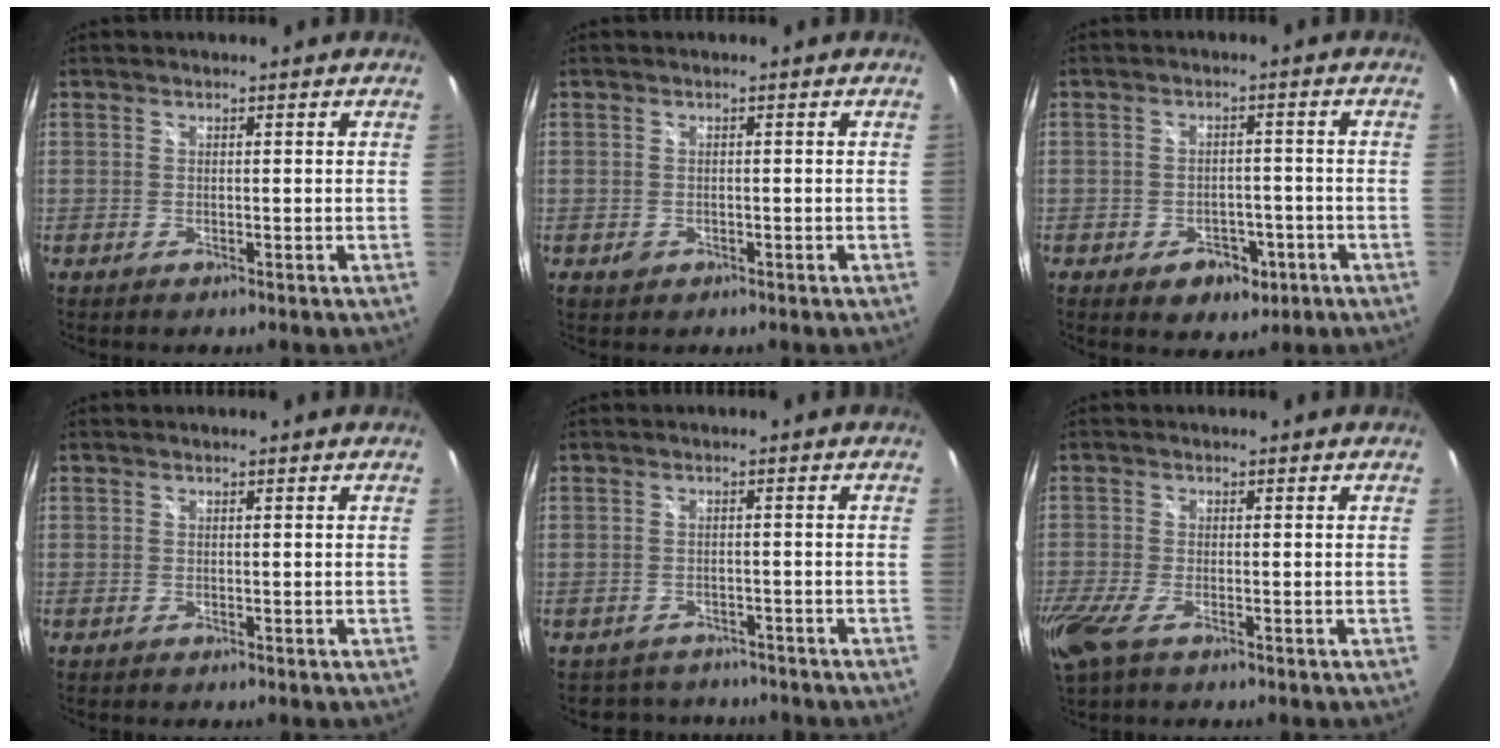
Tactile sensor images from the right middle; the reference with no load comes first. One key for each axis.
{"total": 1.5, "fx": -0.7, "fy": 1.3, "fz": 0.5, "tx": -0.010, "ty": -0.002, "tz": -0.009}
{"total": 6.6, "fx": -3.3, "fy": 4.7, "fz": 3.3, "tx": -0.064, "ty": 0.007, "tz": -0.032}
{"total": 0.0}
{"total": 5.3, "fx": -4.6, "fy": 2.6, "fz": 0.5, "tx": -0.015, "ty": 0.006, "tz": -0.066}
{"total": 6.5, "fx": -3.6, "fy": 2.1, "fz": 5.0, "tx": -0.119, "ty": -0.028, "tz": -0.068}